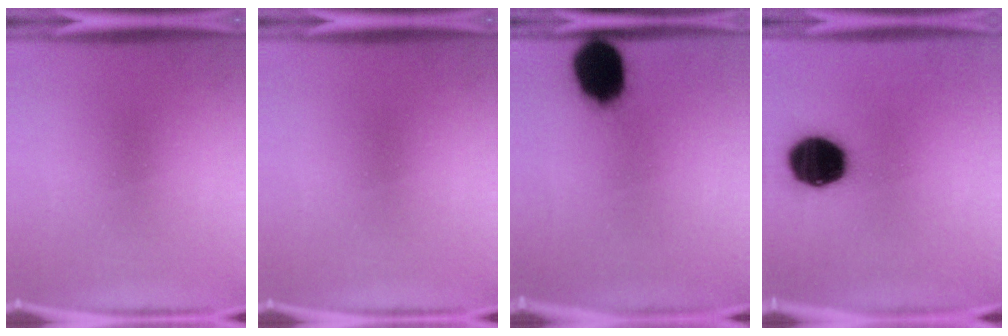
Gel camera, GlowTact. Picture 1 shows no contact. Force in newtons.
{"total": 0.0}
{"total": 13.1}
{"total": 17.2}